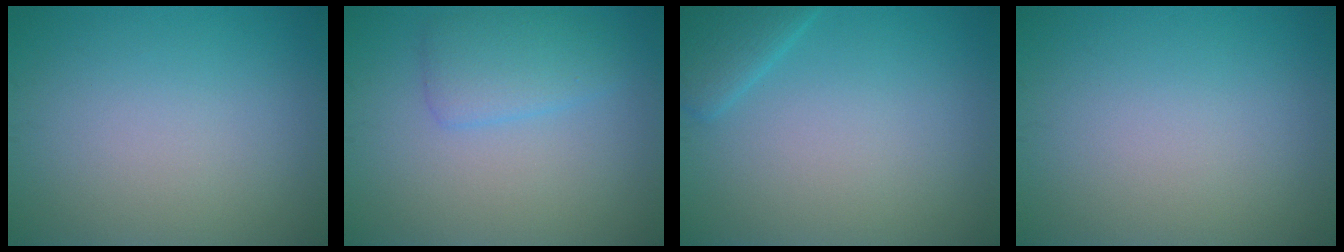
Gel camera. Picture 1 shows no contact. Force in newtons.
{"total": 3.0, "press": 3.0, "slide": 0.2}
{"total": 2.3, "press": 2.3, "slide": 0.2}
{"total": 0.0}